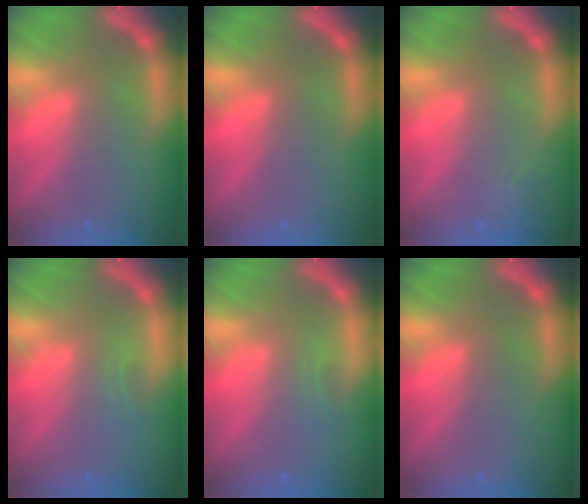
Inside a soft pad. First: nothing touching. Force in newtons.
{"total": 0.0}
{"total": 1.4}
{"total": 0.9}
{"total": 0.9}
{"total": 0.0}